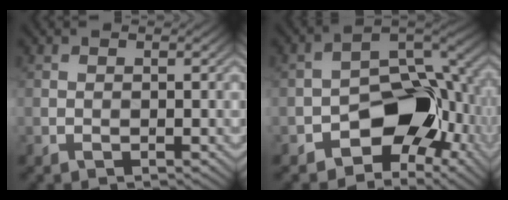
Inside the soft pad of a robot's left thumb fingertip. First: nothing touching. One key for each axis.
{"total": 11.2, "fx": -4.4, "fy": 7.1, "fz": 7.5, "tx": -0.108, "ty": -0.009, "tz": -0.077}